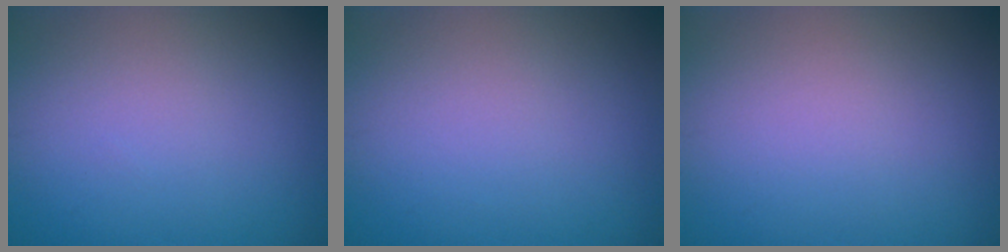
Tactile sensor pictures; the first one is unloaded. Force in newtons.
{"total": 0.0}
{"total": 0.0}